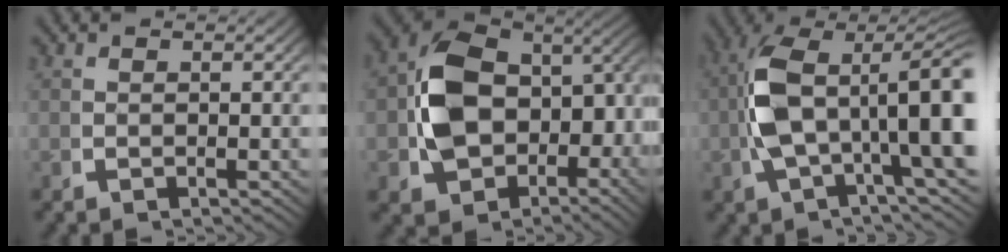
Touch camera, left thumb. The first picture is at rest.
{"total": 15.7, "force": [-0.5, 11.7, 10.4], "torque": [-0.230, -0.037, 0.006]}
{"total": 11.5, "force": [-0.4, 5.8, 9.9], "torque": [-0.188, -0.029, 0.008]}